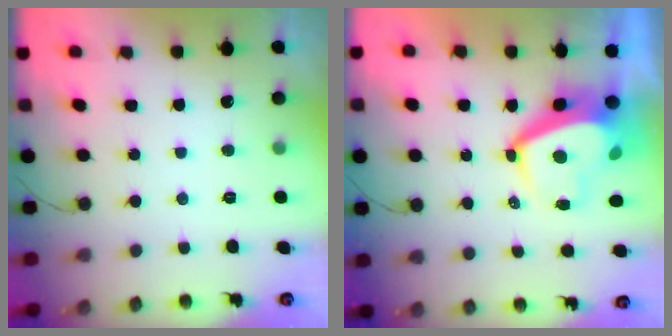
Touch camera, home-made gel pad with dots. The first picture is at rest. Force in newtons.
{"total": 8.8, "press": 8.8, "slide": 0.7}